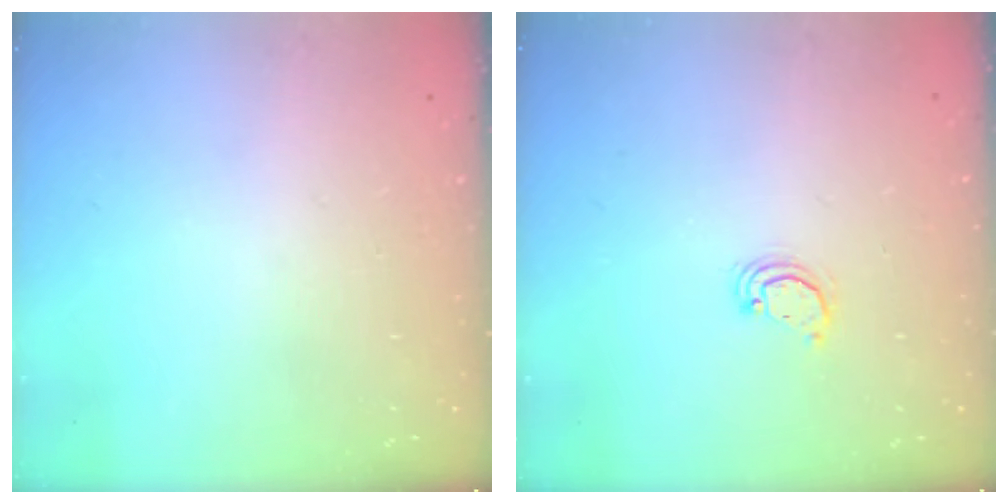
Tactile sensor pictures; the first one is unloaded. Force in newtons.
{"total": 2.2, "press": 2.2, "slide": 0.3}